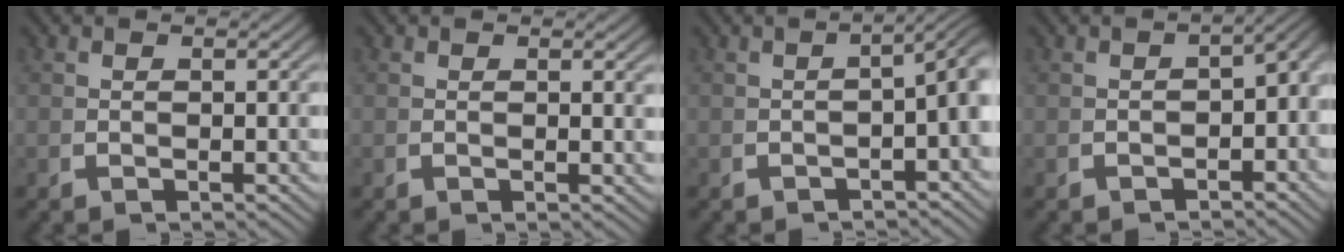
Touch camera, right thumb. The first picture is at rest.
{"total": 0.6, "force": [0.3, 0.1, 0.5], "torque": [-0.006, -0.004, 0.003]}
{"total": 4.9, "force": [-0.5, 2.3, 4.3], "torque": [-0.047, 0.008, -0.012]}
{"total": 3.3, "force": [-1.2, 2.1, 2.2], "torque": [-0.020, 0.000, -0.018]}